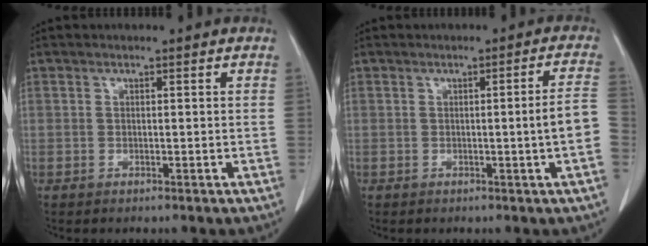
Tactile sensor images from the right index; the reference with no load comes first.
{"total": 4.6, "force": [-1.0, -0.8, 4.4], "torque": [-0.053, 0.001, -0.016]}